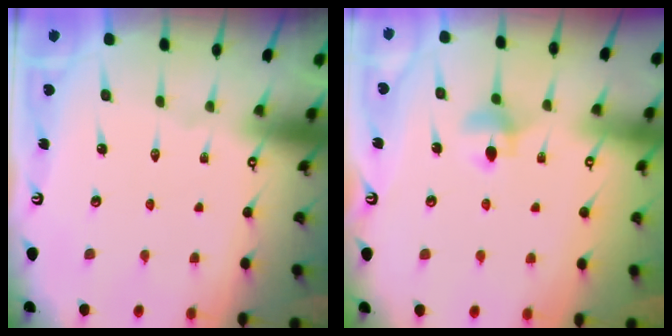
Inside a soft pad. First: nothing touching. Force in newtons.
{"total": 6.1, "press": 6.1, "slide": 0.7}